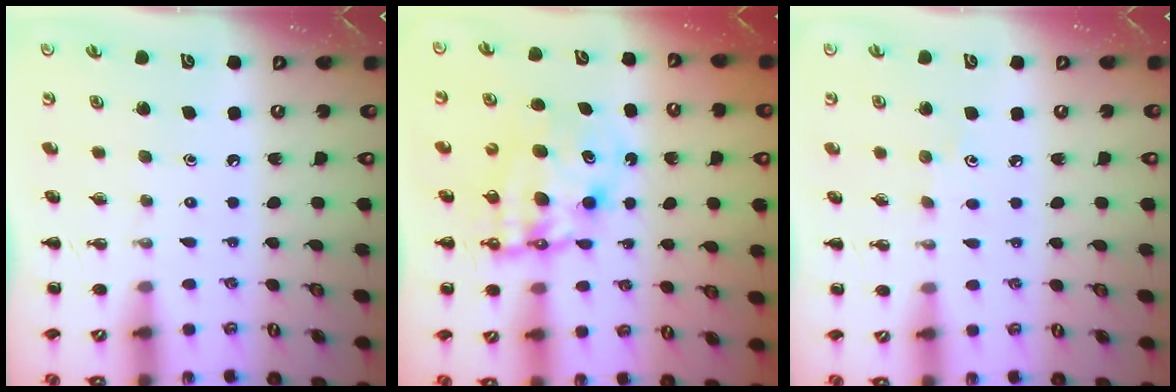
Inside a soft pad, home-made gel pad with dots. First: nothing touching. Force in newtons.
{"total": 9.6, "press": 9.2, "slide": 2.8}
{"total": 2.8, "press": 2.7, "slide": 0.8}